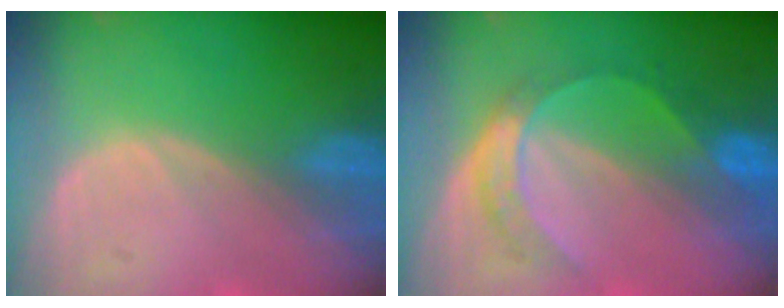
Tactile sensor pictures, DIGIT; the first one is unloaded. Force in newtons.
{"total": 5.9, "press": 5.9, "slide": 0.2}